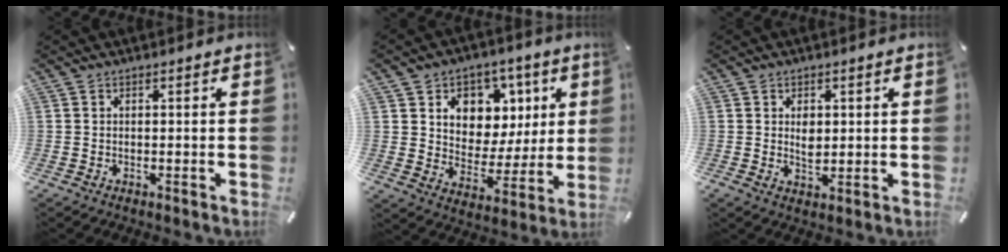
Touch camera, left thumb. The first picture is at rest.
{"total": 9.9, "force": [3.2, 9.1, 2.2], "torque": [-0.027, -0.035, 0.063]}
{"total": 3.5, "force": [0.7, 2.2, 2.6], "torque": [-0.038, -0.001, 0.008]}